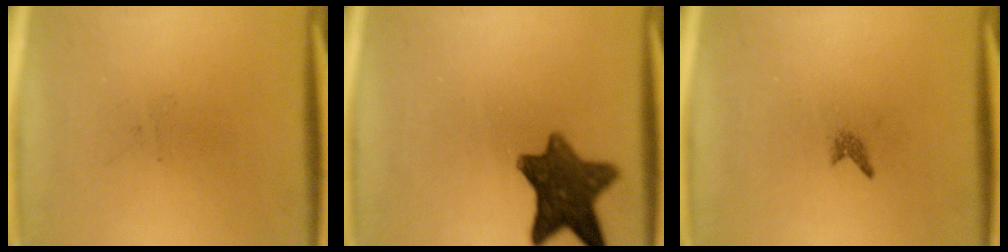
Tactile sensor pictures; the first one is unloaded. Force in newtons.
{"total": 10.1}
{"total": 0.7}